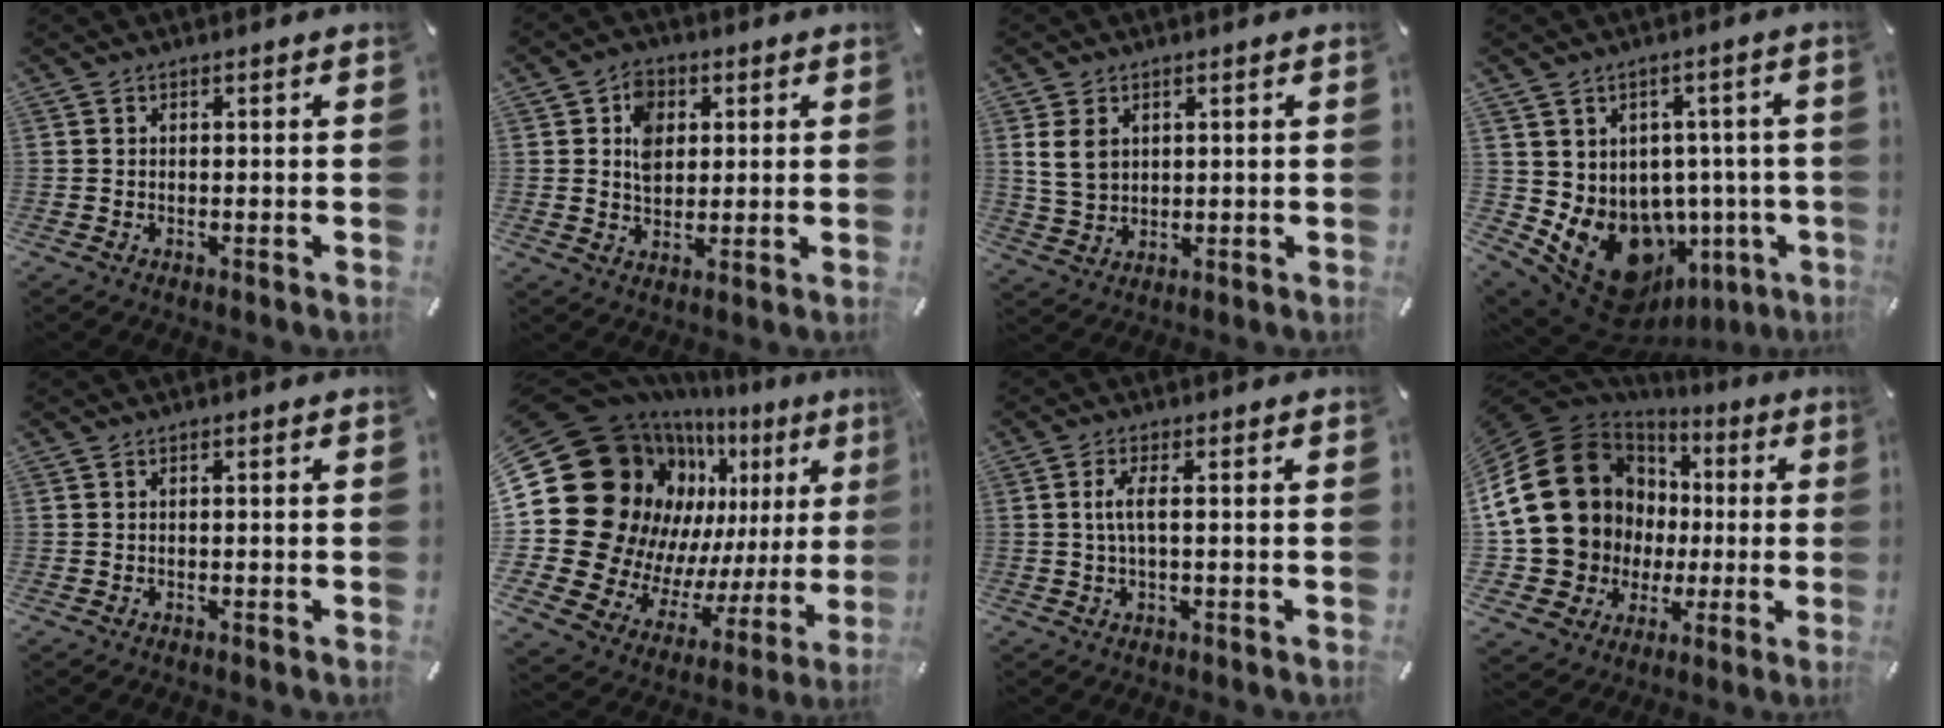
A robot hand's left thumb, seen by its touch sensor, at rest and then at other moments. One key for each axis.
{"total": 7.0, "fx": 1.6, "fy": 5.7, "fz": 3.7, "tx": -0.053, "ty": 0.002, "tz": 0.025}
{"total": 6.2, "fx": 1.9, "fy": 4.9, "fz": 3.3, "tx": -0.078, "ty": 0.002, "tz": 0.034}
{"total": 16.7, "fx": -6.5, "fy": 11.3, "fz": 10.3, "tx": -0.164, "ty": 0.002, "tz": -0.096}
{"total": 0.0}
{"total": 27.6, "fx": 7.9, "fy": 20.6, "fz": 16.6, "tx": -0.238, "ty": -0.124, "tz": 0.207}
{"total": 4.2, "fx": 0.4, "fy": 1.0, "fz": 4.1, "tx": -0.086, "ty": -0.001, "tz": 0.003}
{"total": 23.5, "fx": 3.5, "fy": 20.5, "fz": 10.9, "tx": -0.241, "ty": -0.034, "tz": 0.104}